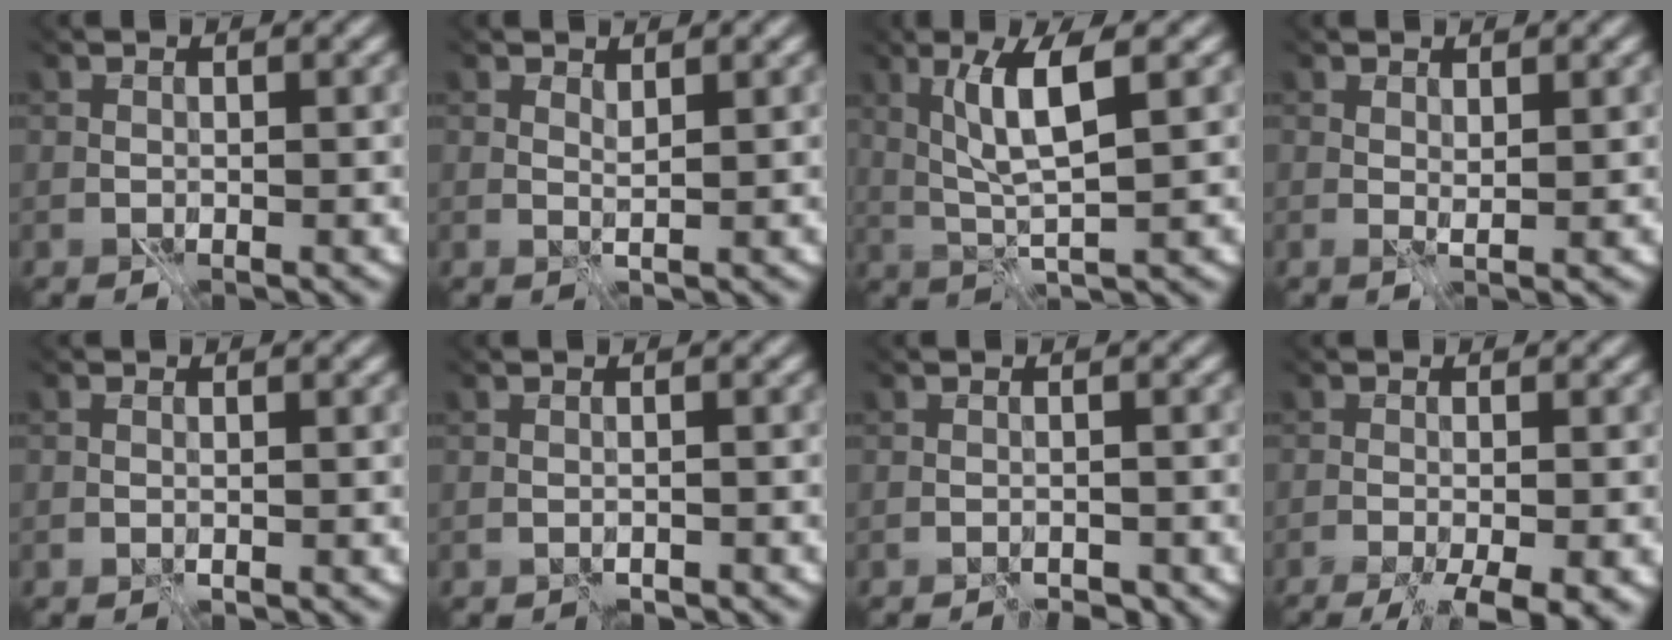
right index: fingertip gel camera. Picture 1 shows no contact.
{"total": 1.3, "force": [1.1, -0.2, 0.6], "torque": [-0.009, 0.002, 0.020]}
{"total": 4.7, "force": [0.5, -0.1, 4.7], "torque": [-0.090, 0.010, 0.025]}
{"total": 1.4, "force": [1.3, 0.0, 0.7], "torque": [-0.015, 0.003, 0.023]}
{"total": 0.0}
{"total": 0.8, "force": [-0.5, -0.3, -0.5], "torque": [0.013, -0.001, -0.010]}
{"total": 1.5, "force": [-1.5, -0.2, -0.1], "torque": [0.009, 0.000, -0.018]}
{"total": 7.7, "force": [-4.0, 2.5, 6.0], "torque": [-0.080, 0.006, -0.053]}